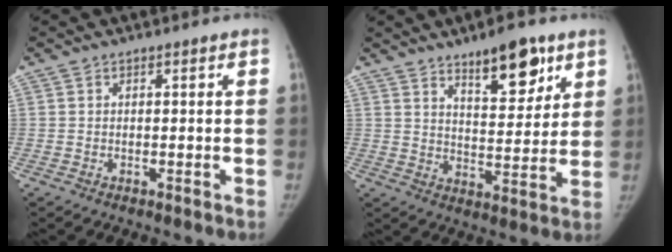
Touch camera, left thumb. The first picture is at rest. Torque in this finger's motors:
{"motor_torque": [0.13, 0.09, 0.24, 0.12, 0.05]}